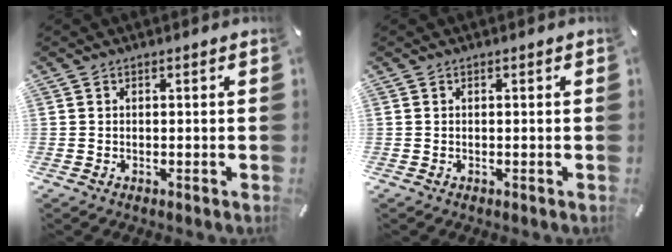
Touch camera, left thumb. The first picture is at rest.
{"total": 0.0}